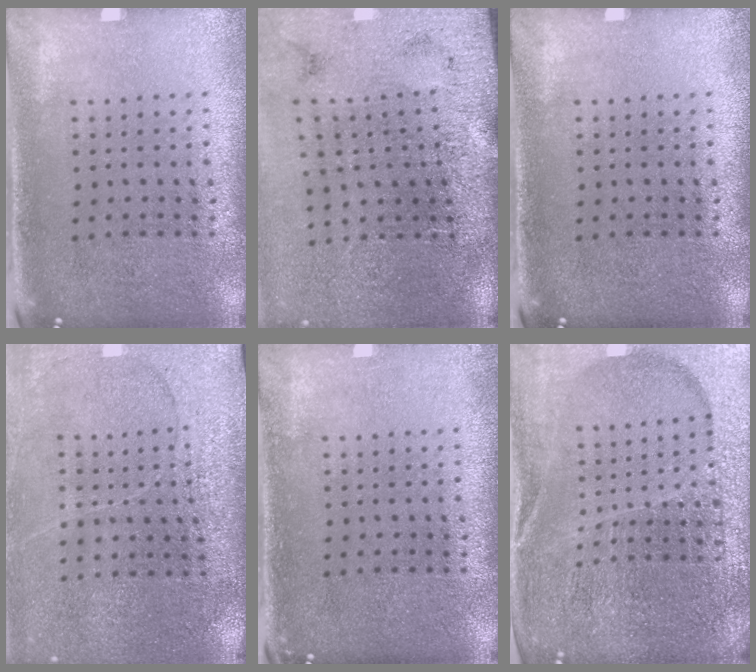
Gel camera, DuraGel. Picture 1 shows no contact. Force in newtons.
{"total": 4.7, "press": 3.6, "slide": 2.9}
{"total": 0.0}
{"total": 2.9, "press": 2.8, "slide": 0.7}
{"total": 0.6, "press": 0.6, "slide": 0.1}
{"total": 5.3, "press": 4.8, "slide": 2.2}